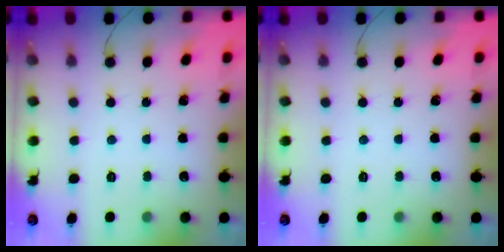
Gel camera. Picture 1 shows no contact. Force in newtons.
{"total": 0.0}